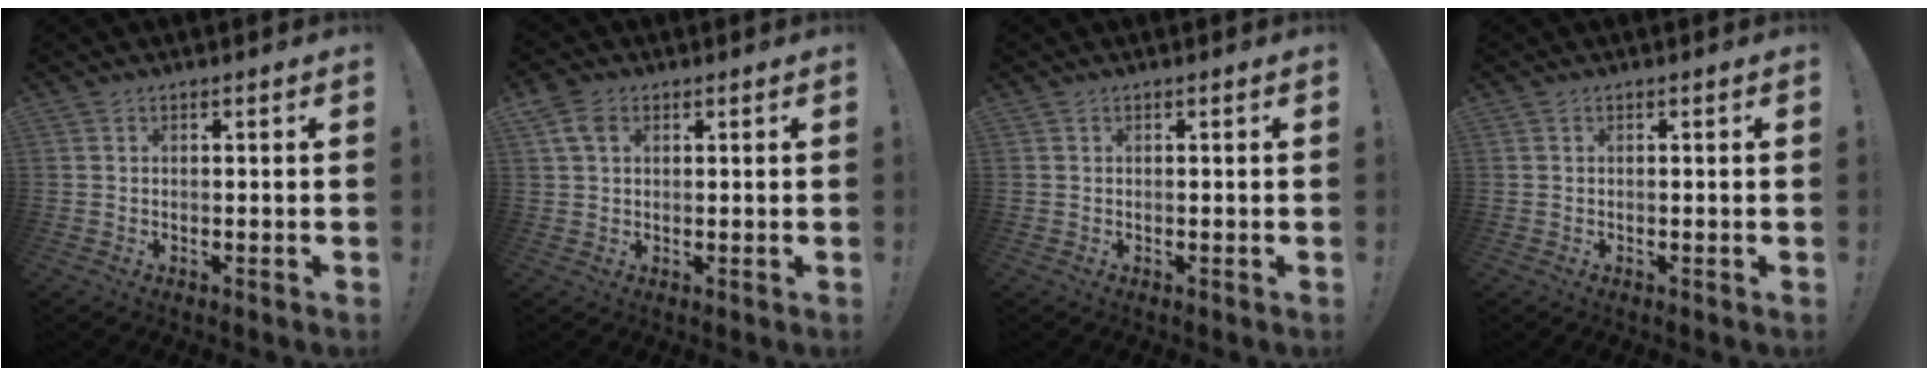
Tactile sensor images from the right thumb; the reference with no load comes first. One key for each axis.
{"total": 5.1, "fx": 2.2, "fy": 3.3, "fz": 3.1, "tx": -0.058, "ty": 0.002, "tz": 0.045}
{"total": 0.0}
{"total": 0.0}